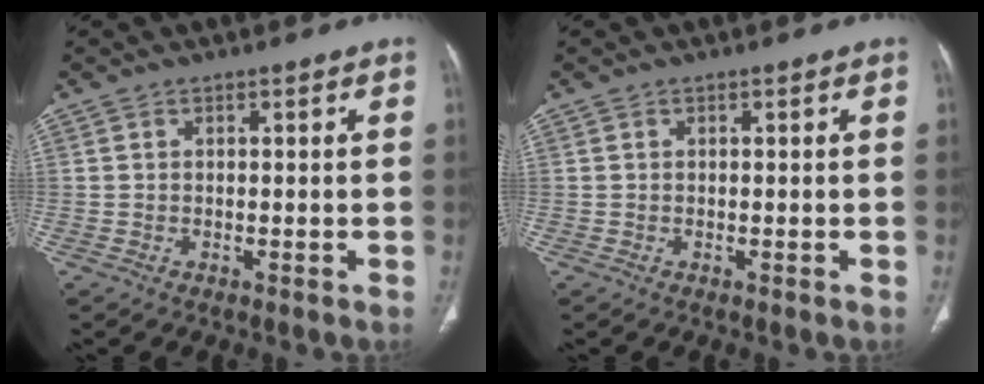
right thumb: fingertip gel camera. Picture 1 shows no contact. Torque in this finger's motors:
{"motor_torque": [-0.30, 0.01, -0.12, 0.17, -0.06]}